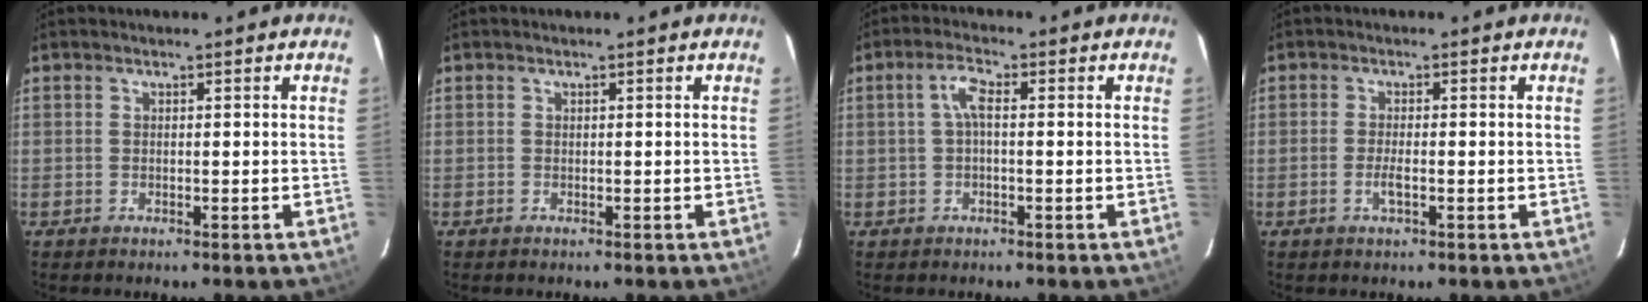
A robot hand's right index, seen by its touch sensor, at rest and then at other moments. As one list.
[{"total": 0.0}, {"total": 3.1, "force": [0.2, 1.0, 3.0], "torque": [-0.061, 0.009, 0.004]}, {"total": 2.3, "force": [-0.9, 0.4, 2.1], "torque": [-0.042, -0.002, -0.016]}]